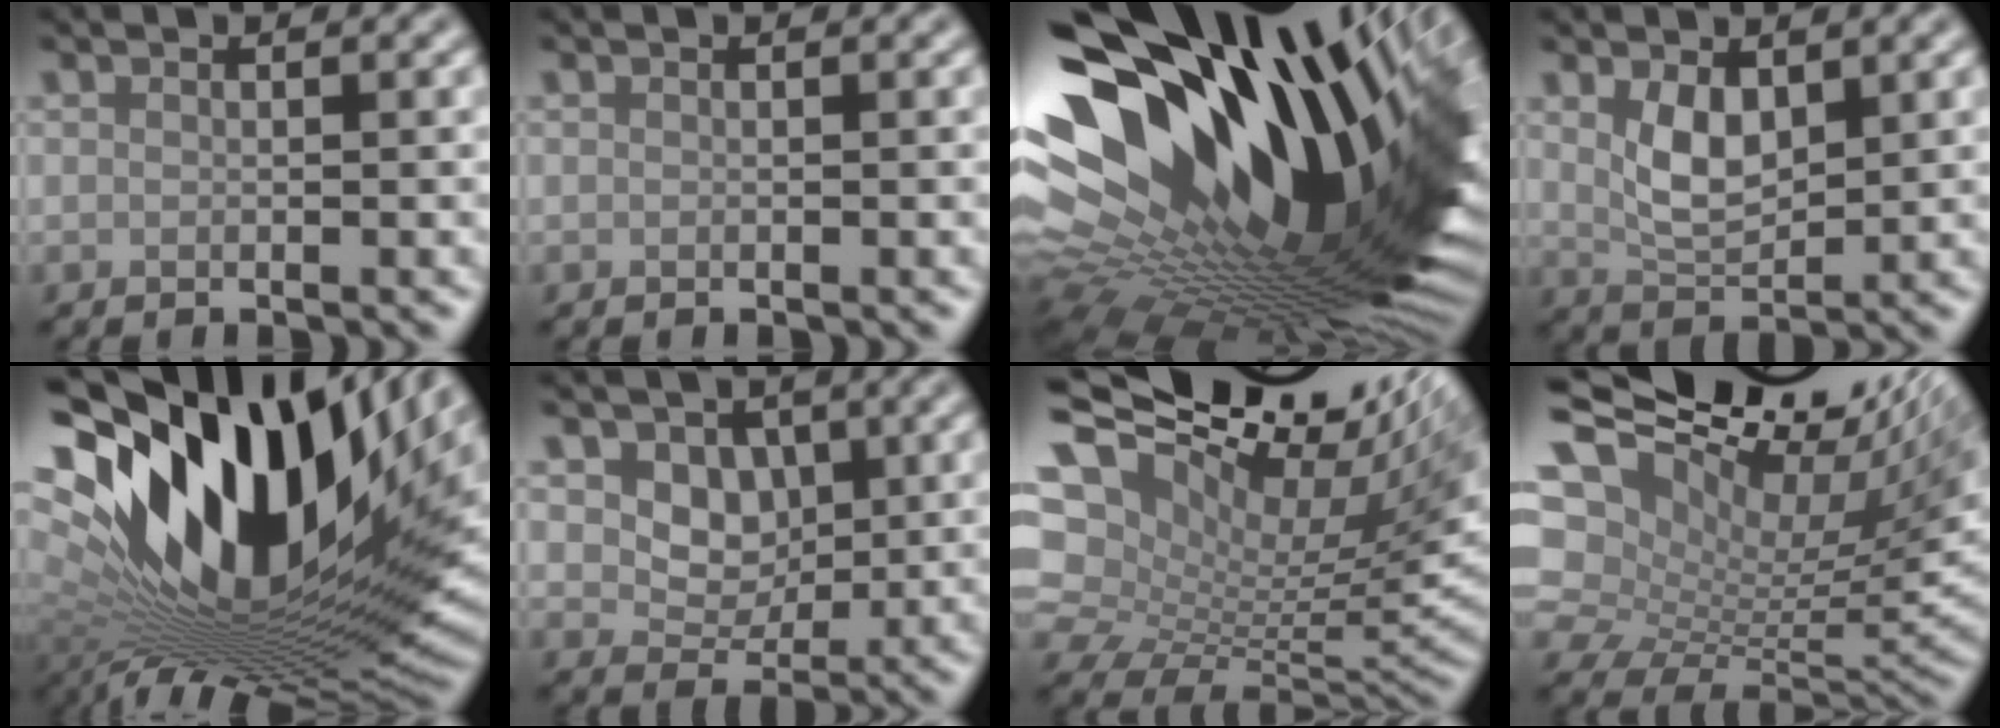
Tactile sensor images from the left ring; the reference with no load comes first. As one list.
[{"total": 0.0}, {"total": 20.8, "force": [6.3, 9.3, 17.6], "torque": [-0.310, -0.025, 0.135]}, {"total": 3.5, "force": [1.3, 1.8, 2.7], "torque": [-0.057, -0.005, 0.032]}, {"total": 19.2, "force": [5.7, 9.1, 15.9], "torque": [-0.274, 0.018, 0.098]}, {"total": 3.7, "force": [1.0, 2.9, 2.1], "torque": [-0.035, -0.006, 0.008]}, {"total": 16.8, "force": [6.9, 9.4, 12.2], "torque": [-0.225, 0.051, 0.164]}, {"total": 15.3, "force": [6.9, 7.9, 11.2], "torque": [-0.212, 0.055, 0.157]}]